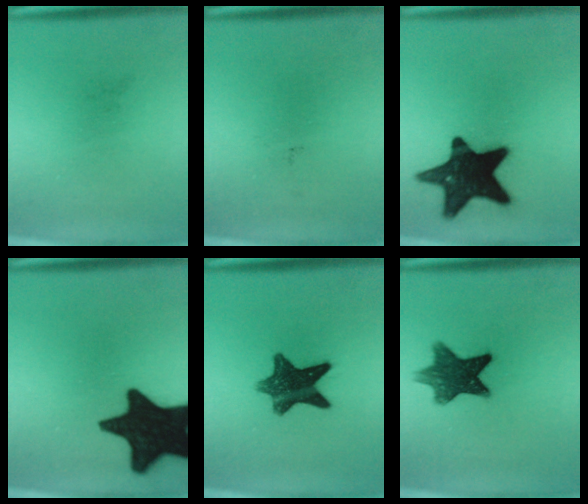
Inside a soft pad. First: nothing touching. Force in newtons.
{"total": 0.0}
{"total": 18.2}
{"total": 19.6}
{"total": 10.7}
{"total": 10.0}